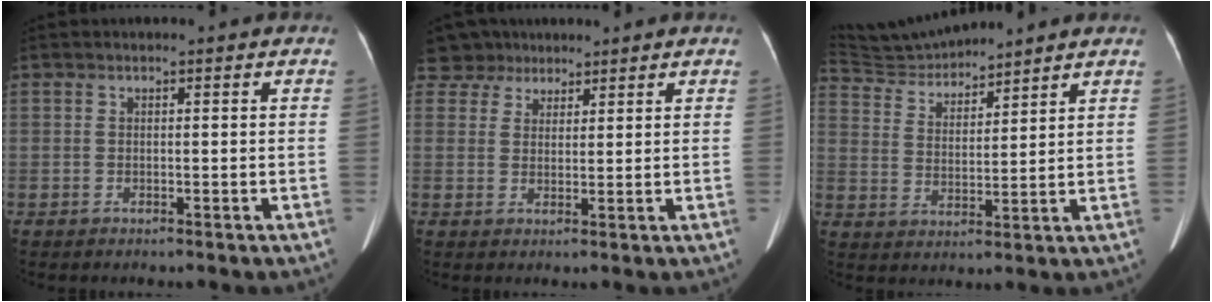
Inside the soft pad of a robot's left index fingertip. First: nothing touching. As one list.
[{"total": 4.6, "force": [3.4, 3.1, -0.4], "torque": [0.008, 0.017, 0.061]}, {"total": 8.9, "force": [8.8, 0.8, 1.4], "torque": [-0.037, 0.030, 0.174]}]